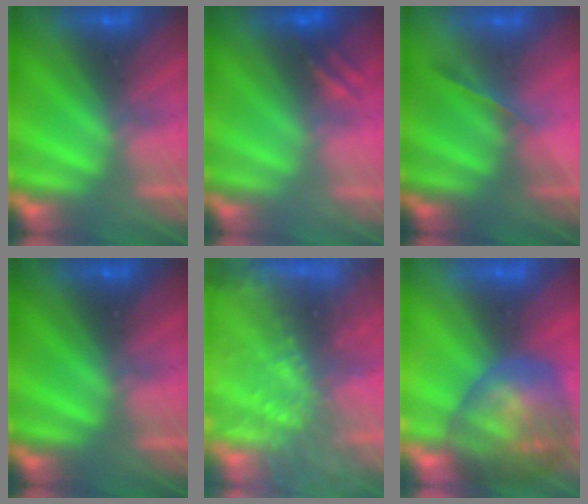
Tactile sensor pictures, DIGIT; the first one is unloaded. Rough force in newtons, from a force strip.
{"total": 2.6}
{"total": 1.2}
{"total": 0.0}
{"total": 9.7}
{"total": 7.9}